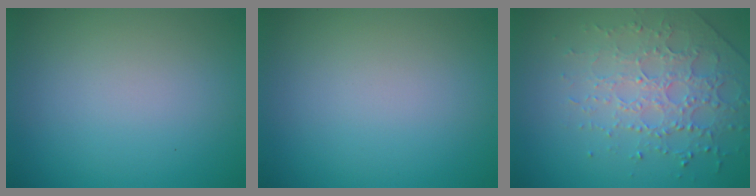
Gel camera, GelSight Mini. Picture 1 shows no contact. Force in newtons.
{"total": 0.0}
{"total": 3.7, "press": 3.6, "slide": 1.1}